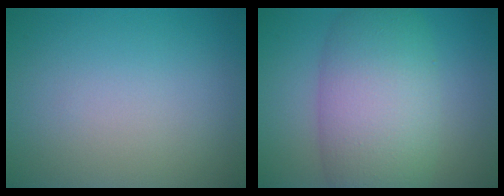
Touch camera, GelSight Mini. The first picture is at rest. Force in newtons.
{"total": 9.1, "press": 9.1, "slide": 0.5}